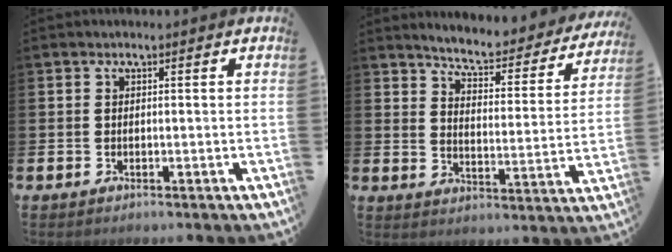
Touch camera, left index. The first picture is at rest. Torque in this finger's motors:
{"motor_torque": [1.00, -0.95, 0.52, 0.14]}